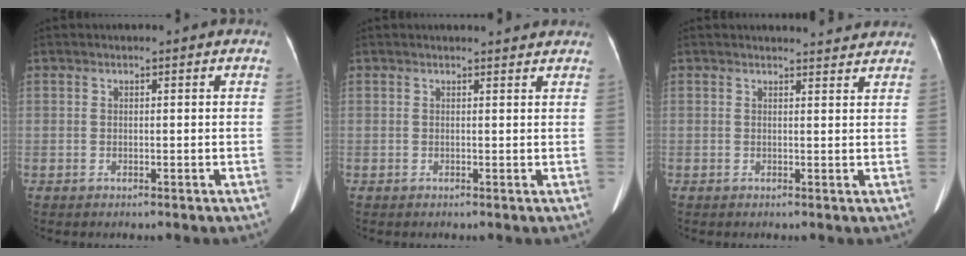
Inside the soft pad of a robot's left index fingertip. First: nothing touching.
{"total": 3.2, "force": [3.1, 0.5, 0.6], "torque": [-0.013, 0.009, 0.032]}
{"total": 4.7, "force": [4.6, 0.8, 0.5], "torque": [-0.008, 0.007, 0.045]}